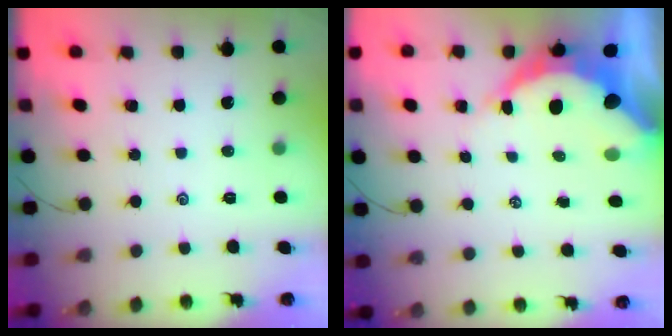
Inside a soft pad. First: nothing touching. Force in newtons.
{"total": 13.4, "press": 13.3, "slide": 1.4}